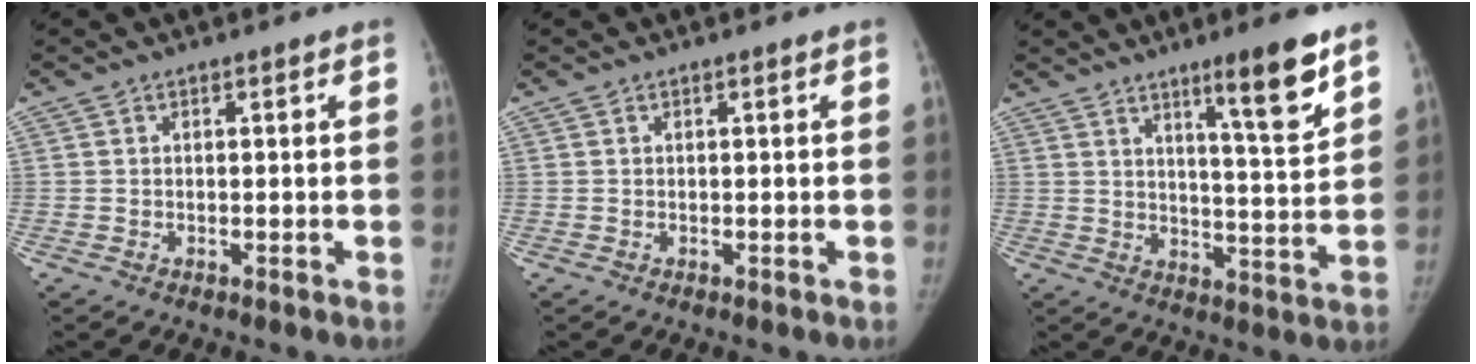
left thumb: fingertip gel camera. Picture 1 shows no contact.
{"total": 0.0}
{"total": 11.0, "force": [7.0, 1.0, 8.4], "torque": [-0.114, -0.049, 0.107]}